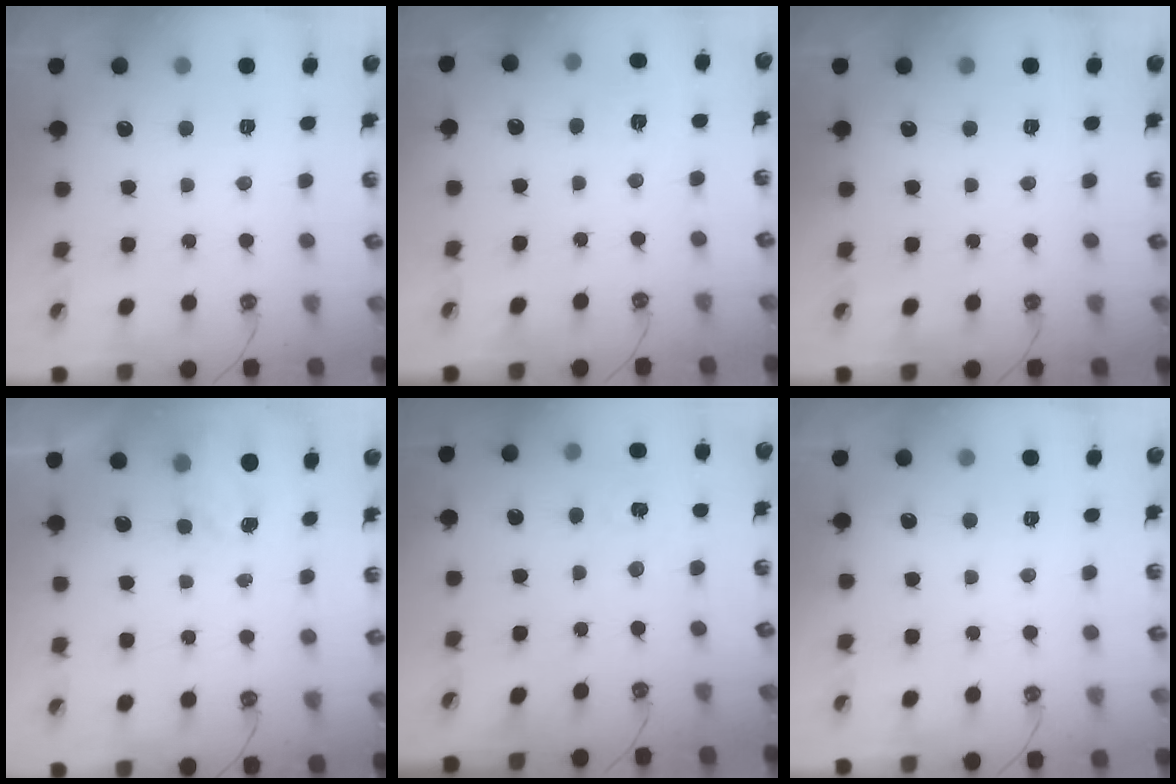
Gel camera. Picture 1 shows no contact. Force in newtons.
{"total": 5.6, "press": 5.6, "slide": 0.1}
{"total": 0.0}
{"total": 2.6, "press": 2.5, "slide": 0.4}
{"total": 1.8, "press": 1.8, "slide": 0.3}
{"total": 0.0}